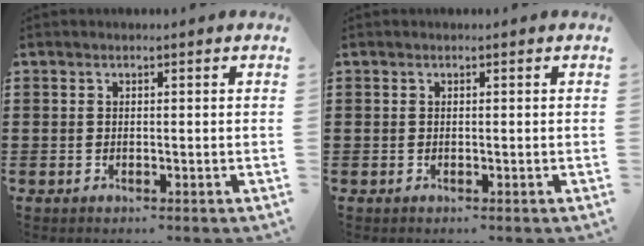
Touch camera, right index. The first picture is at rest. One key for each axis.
{"total": 0.0}